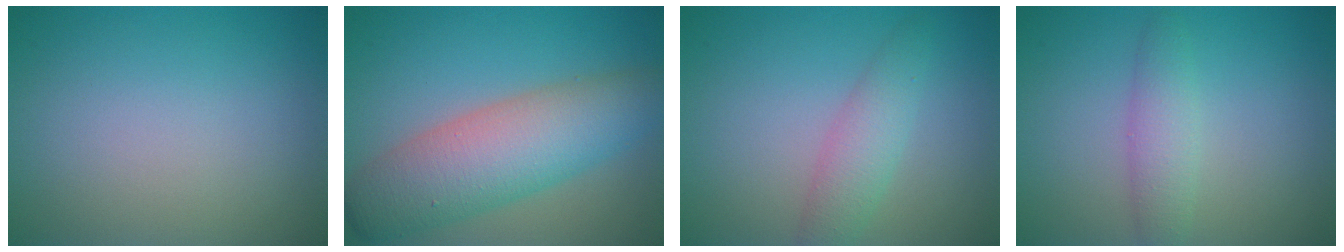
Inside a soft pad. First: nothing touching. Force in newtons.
{"total": 8.1, "press": 8.1, "slide": 0.3}
{"total": 2.9, "press": 2.9, "slide": 0.0}
{"total": 2.5, "press": 2.5, "slide": 0.1}